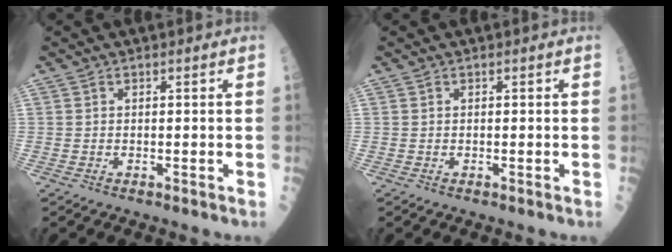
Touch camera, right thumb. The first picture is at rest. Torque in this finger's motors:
{"motor_torque": [-0.16, -0.12, -0.13, -0.08, 0.00]}